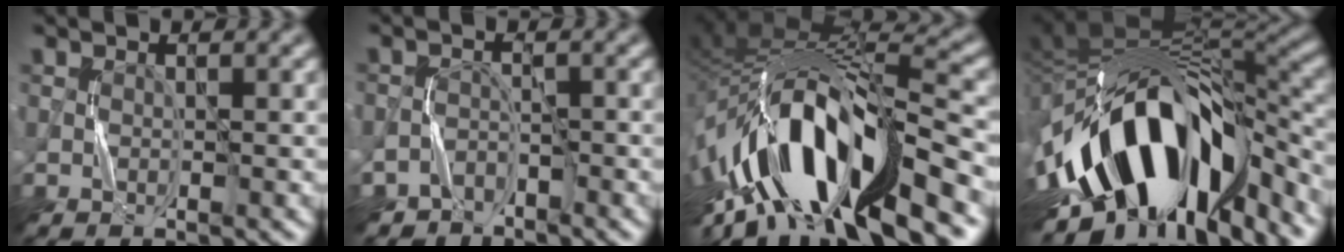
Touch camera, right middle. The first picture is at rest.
{"total": 2.7, "force": [-2.4, 1.2, 0.0], "torque": [0.008, 0.002, -0.050]}
{"total": 14.3, "force": [-6.5, 5.5, 11.5], "torque": [-0.207, 0.017, -0.113]}
{"total": 15.9, "force": [-5.2, 8.6, 12.2], "torque": [-0.205, 0.009, -0.088]}